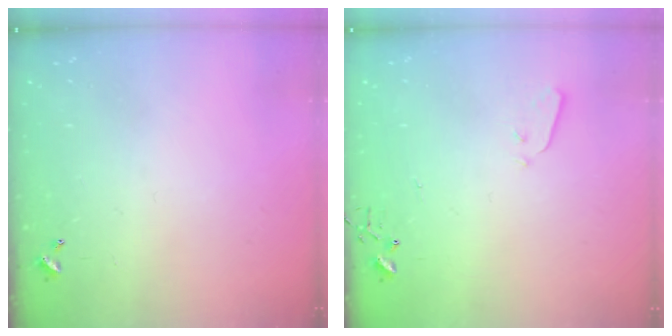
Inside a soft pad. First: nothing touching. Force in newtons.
{"total": 2.9, "press": 2.9, "slide": 0.4}